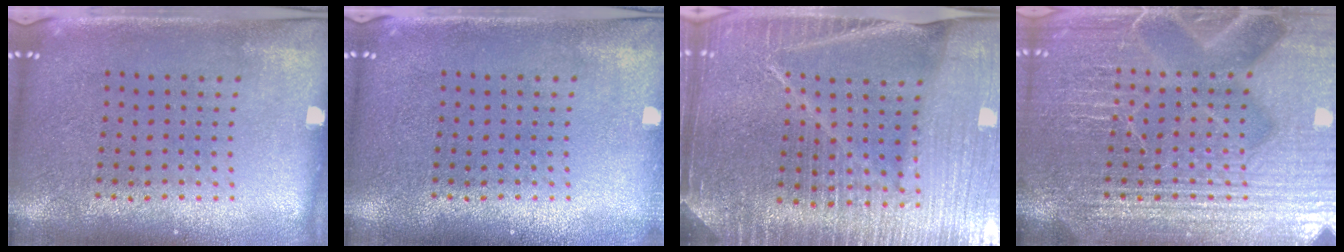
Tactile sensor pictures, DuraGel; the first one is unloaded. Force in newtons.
{"total": 0.6, "press": 0.5, "slide": 0.2}
{"total": 5.4, "press": 4.8, "slide": 2.5}
{"total": 7.1, "press": 7.1, "slide": 0.9}